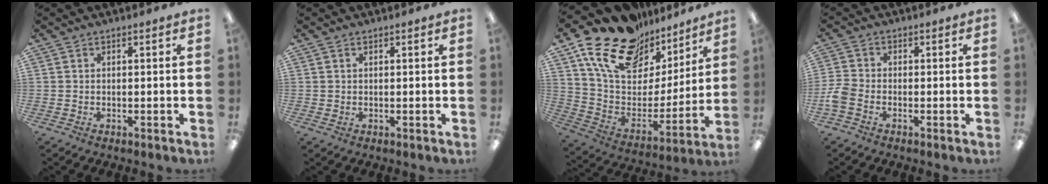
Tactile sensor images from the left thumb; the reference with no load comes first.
{"total": 0.7, "force": [0.4, 0.5, 0.1], "torque": [-0.002, 0.003, 0.007]}
{"total": 20.3, "force": [14.6, 11.0, 8.6], "torque": [-0.169, -0.097, 0.265]}
{"total": 3.9, "force": [-1.6, 2.7, 2.4], "torque": [-0.048, 0.007, -0.030]}